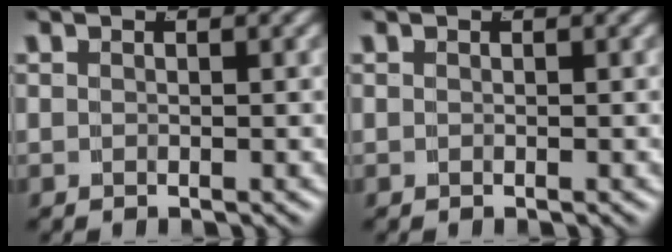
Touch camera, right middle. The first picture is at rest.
{"total": 0.0}